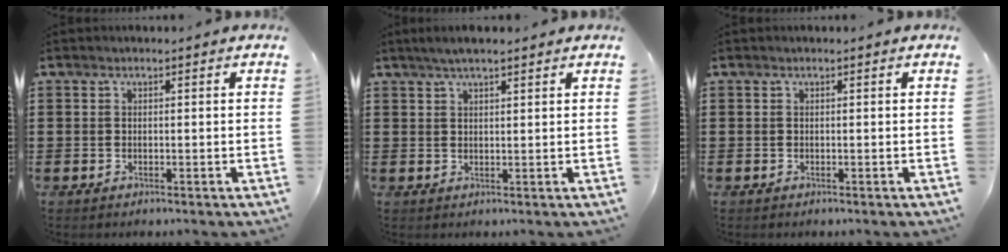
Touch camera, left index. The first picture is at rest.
{"total": 2.8, "force": [2.0, 0.5, 1.8], "torque": [-0.038, 0.006, 0.036]}
{"total": 0.0}